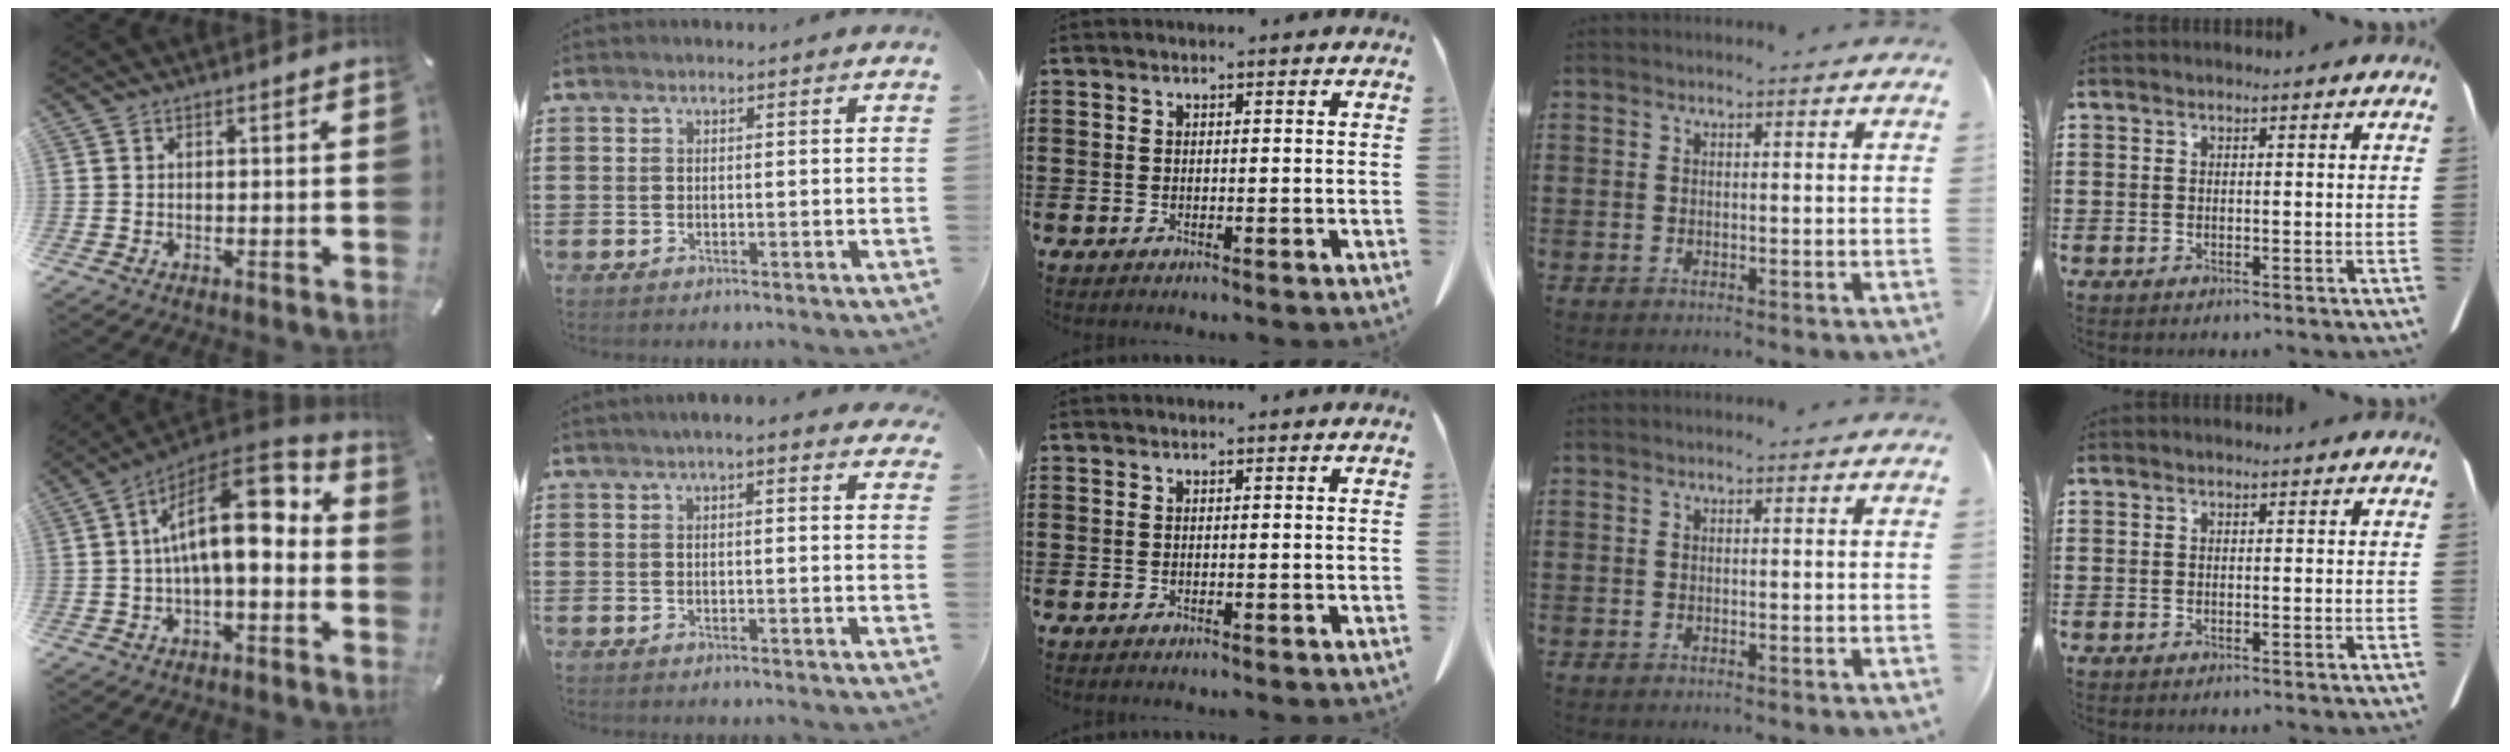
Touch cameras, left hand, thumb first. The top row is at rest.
{"thumb": {"total": 17.5, "force": [2.5, 8.0, 15.4], "torque": [-0.246, -0.015, 0.042]}, "index": {"total": 2.7, "force": [1.9, 0.3, 1.8], "torque": [-0.041, 0.006, 0.034]}}